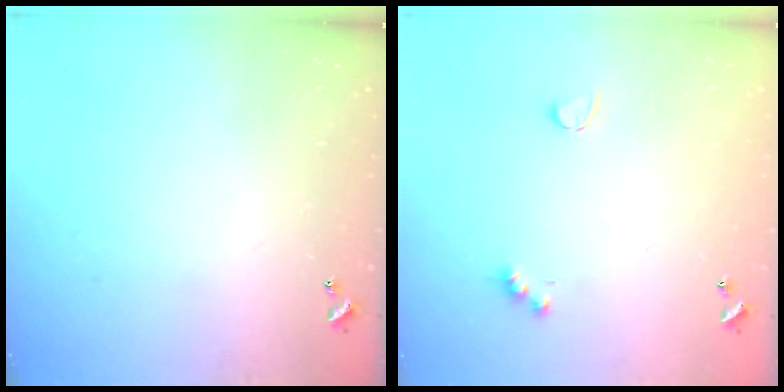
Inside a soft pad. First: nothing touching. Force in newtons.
{"total": 2.6, "press": 2.5, "slide": 0.5}